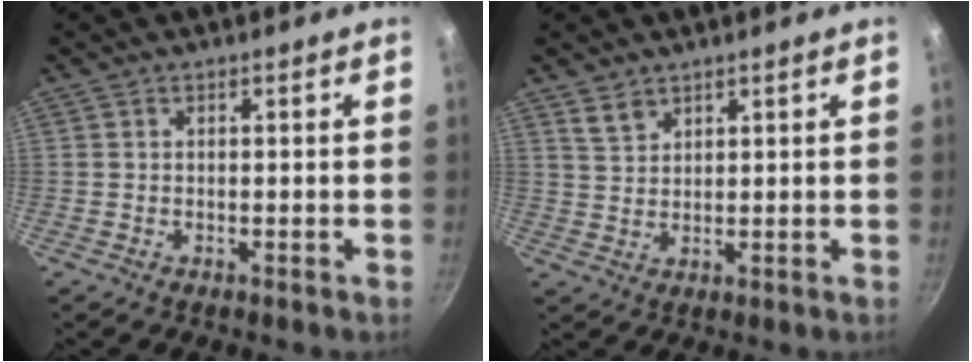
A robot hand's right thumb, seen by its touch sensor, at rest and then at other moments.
{"total": 3.4, "force": [2.6, 1.7, 1.3], "torque": [-0.021, -0.011, 0.054]}